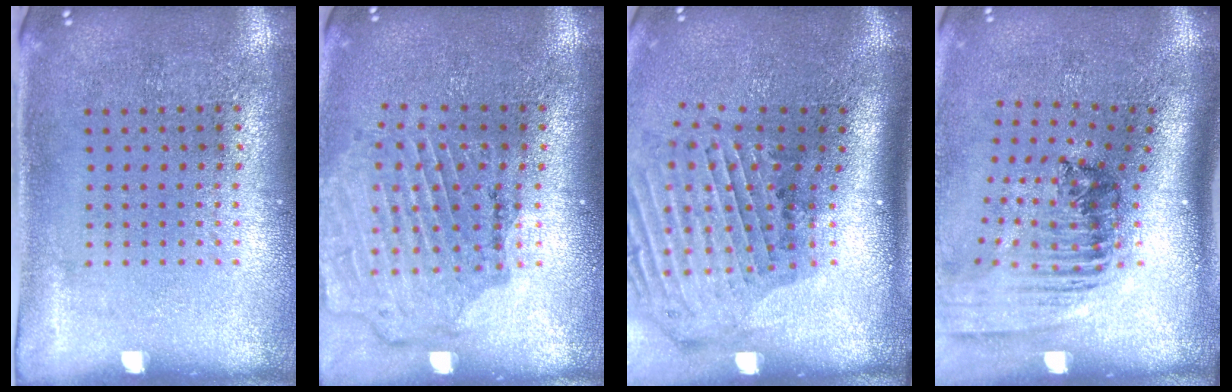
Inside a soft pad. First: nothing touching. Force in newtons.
{"total": 1.6, "press": 1.6, "slide": 0.2}
{"total": 2.4, "press": 1.8, "slide": 1.6}
{"total": 2.2, "press": 1.6, "slide": 1.6}